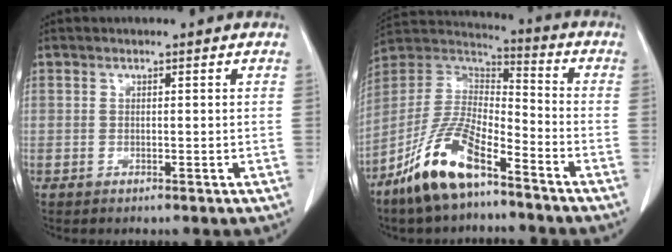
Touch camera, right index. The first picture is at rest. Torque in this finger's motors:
{"motor_torque": [1.03, -0.99, 0.51, 0.21]}